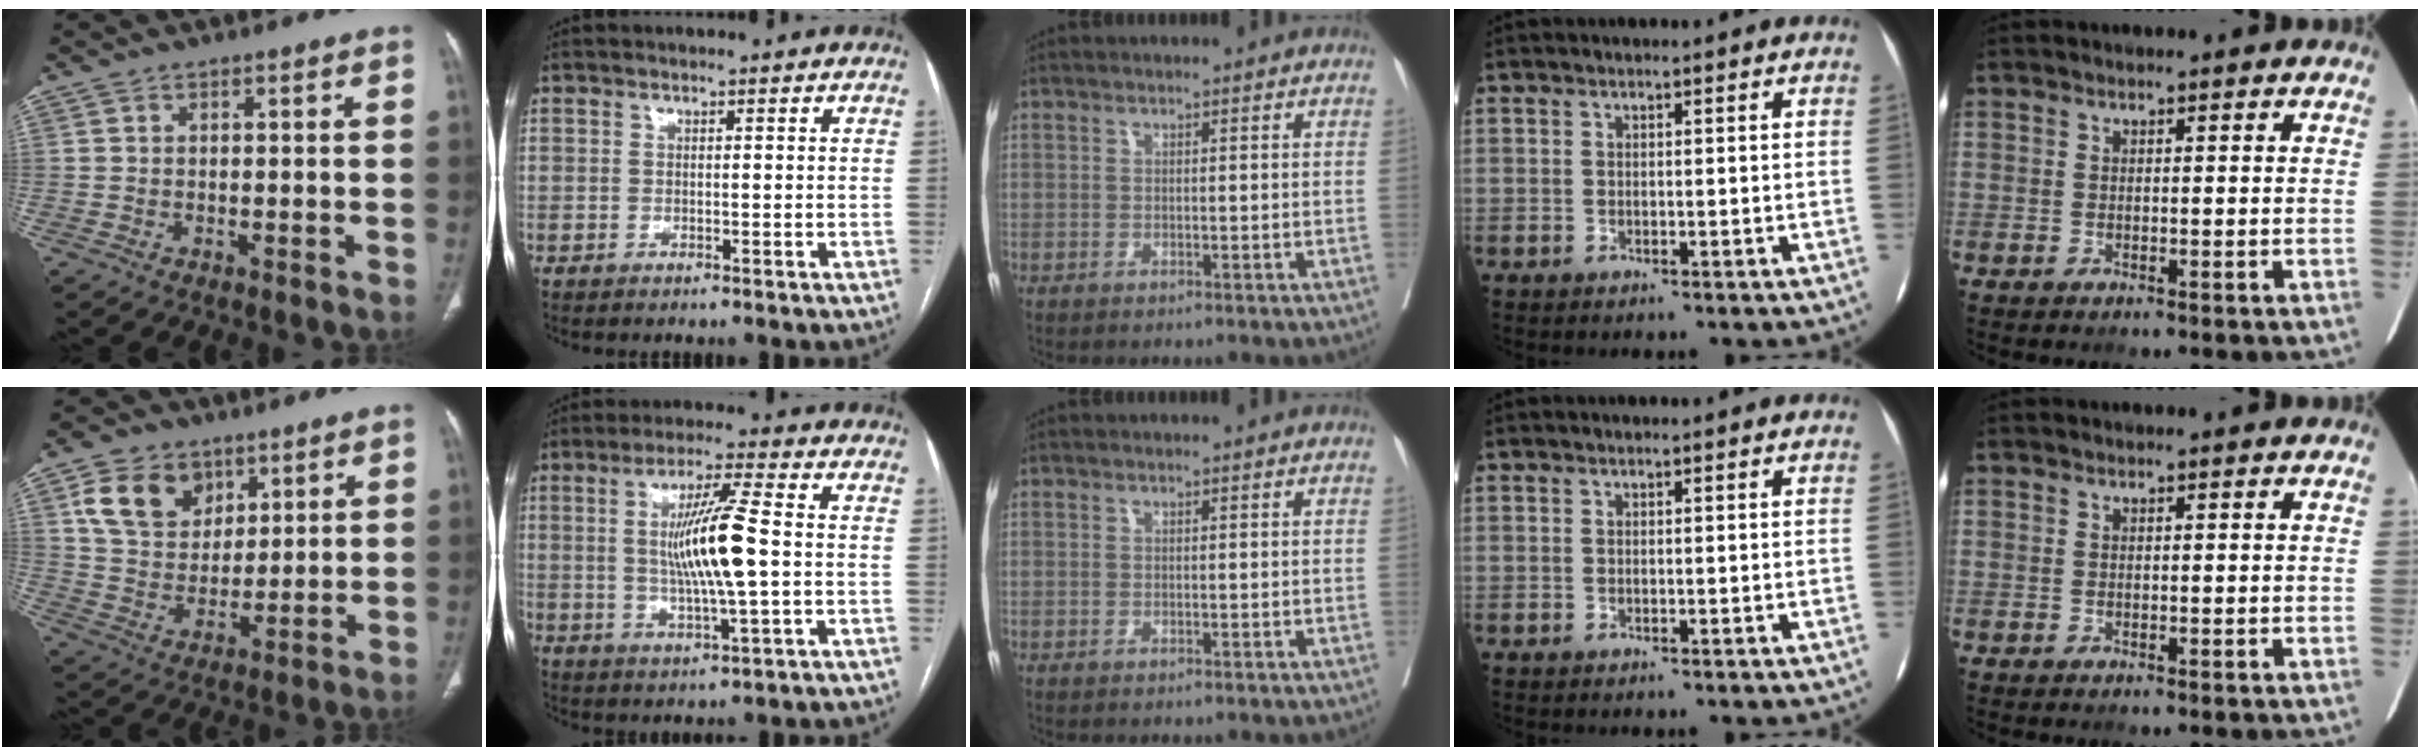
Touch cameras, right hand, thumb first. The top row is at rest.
{"thumb": {"total": 12.2, "force": [5.6, 9.1, 5.8], "torque": [-0.076, -0.019, 0.110]}, "index": {"total": 10.6, "force": [0.2, 0.2, 10.5], "torque": [-0.197, -0.002, 0.003]}}